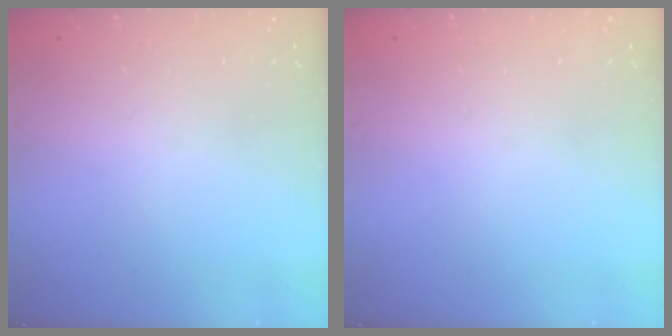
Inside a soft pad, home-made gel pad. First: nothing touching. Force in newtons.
{"total": 0.0}